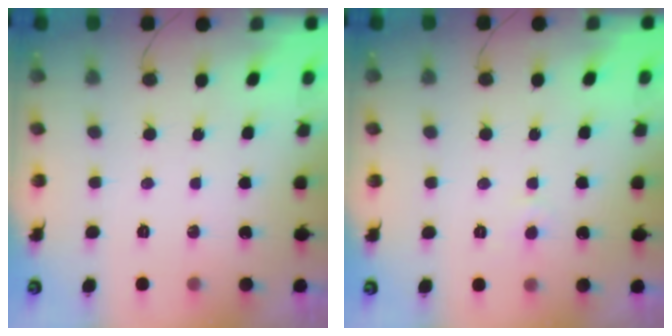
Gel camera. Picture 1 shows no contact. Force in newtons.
{"total": 2.6, "press": 2.6, "slide": 0.2}